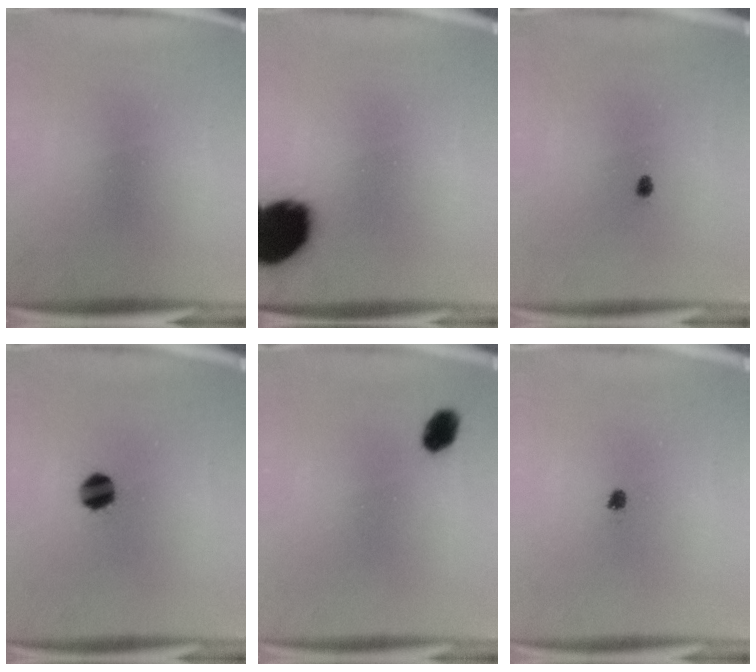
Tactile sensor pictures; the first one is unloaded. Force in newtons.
{"total": 19.1}
{"total": 1.0}
{"total": 6.0}
{"total": 4.0}
{"total": 1.3}